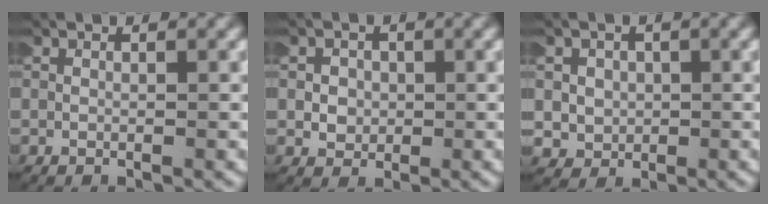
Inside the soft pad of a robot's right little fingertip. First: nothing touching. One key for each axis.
{"total": 2.0, "fx": -0.2, "fy": 1.9, "fz": 0.5, "tx": -0.014, "ty": 0.006, "tz": -0.008}
{"total": 3.9, "fx": -0.3, "fy": 3.8, "fz": 1.0, "tx": -0.044, "ty": -0.008, "tz": -0.004}